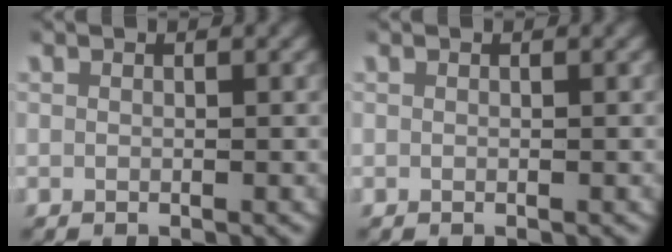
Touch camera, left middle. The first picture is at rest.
{"total": 0.0}